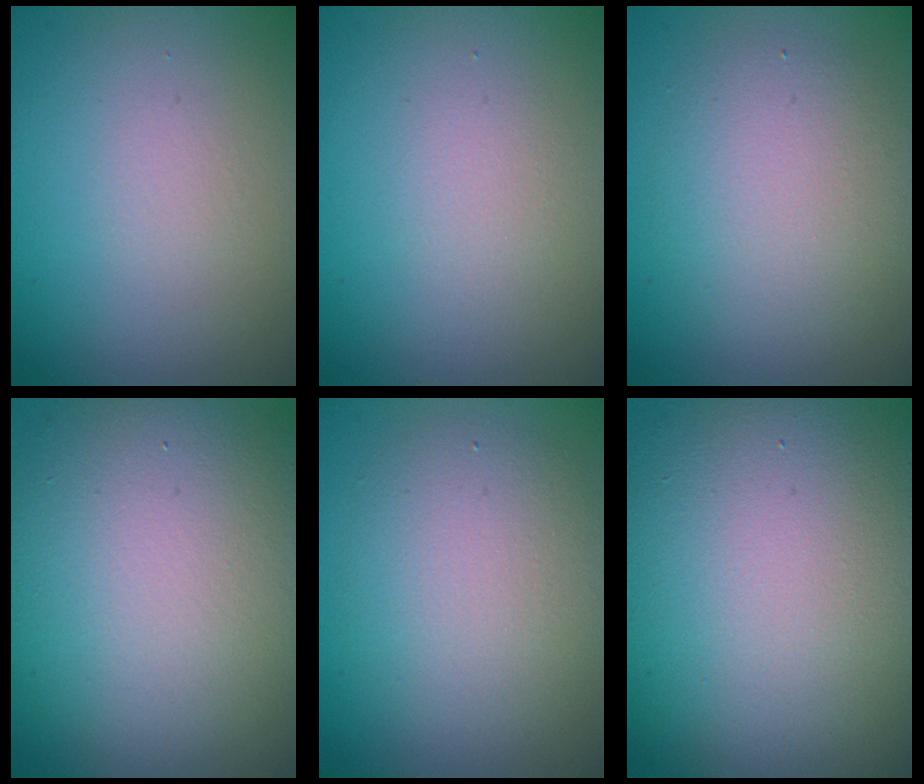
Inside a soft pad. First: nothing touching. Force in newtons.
{"total": 1.4, "press": 1.4, "slide": 0.1}
{"total": 4.2, "press": 4.2, "slide": 0.0}
{"total": 12.5, "press": 12.4, "slide": 1.2}
{"total": 4.6, "press": 4.6, "slide": 0.1}
{"total": 14.8, "press": 14.8, "slide": 1.1}